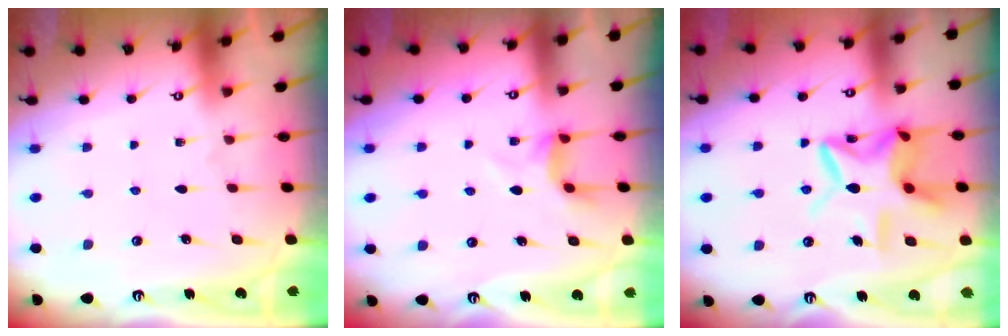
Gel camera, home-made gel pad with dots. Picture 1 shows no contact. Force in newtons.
{"total": 4.0, "press": 4.0, "slide": 0.4}
{"total": 13.6, "press": 13.6, "slide": 1.2}